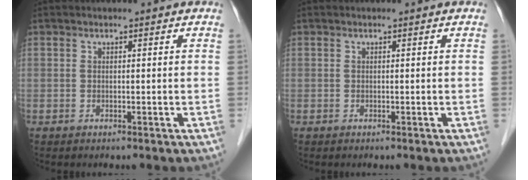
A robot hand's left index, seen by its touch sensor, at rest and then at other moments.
{"total": 0.0}